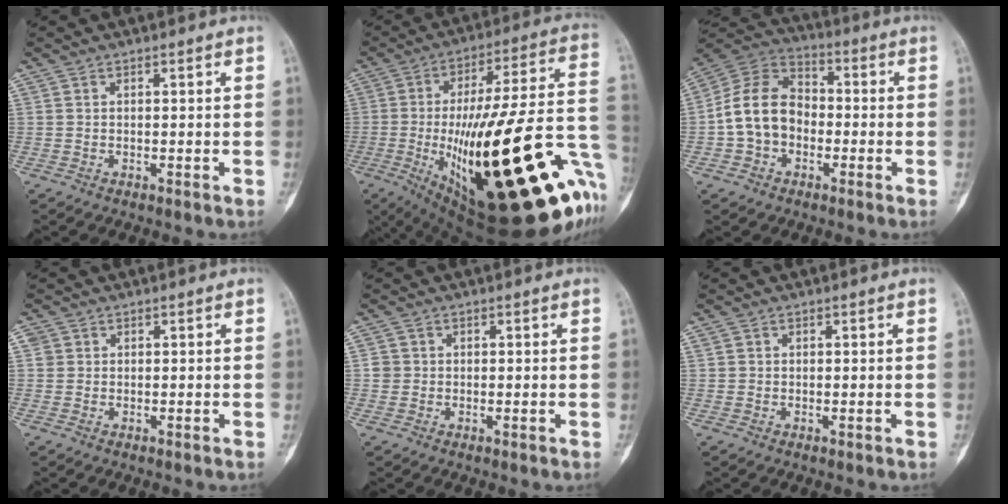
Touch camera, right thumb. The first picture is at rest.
{"total": 41.8, "force": [-10.6, 12.4, 38.5], "torque": [-0.505, 0.016, -0.150]}
{"total": 12.8, "force": [-2.2, 9.8, 7.9], "torque": [-0.130, 0.041, -0.054]}
{"total": 1.4, "force": [0.2, 1.3, 0.1], "torque": [0.006, 0.004, -0.001]}
{"total": 1.9, "force": [0.1, 1.9, 0.3], "torque": [0.004, 0.004, 0.000]}
{"total": 0.9, "force": [0.2, 0.8, 0.2], "torque": [0.002, 0.001, 0.002]}